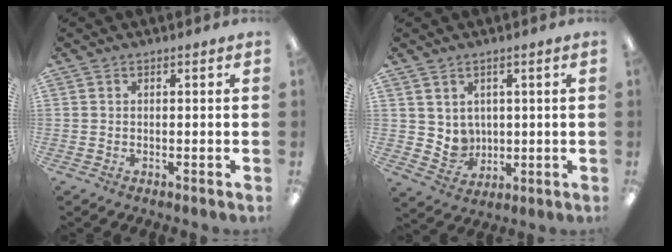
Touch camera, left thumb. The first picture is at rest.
{"total": 4.9, "force": [2.6, 4.1, 0.4], "torque": [-0.010, -0.022, 0.053]}